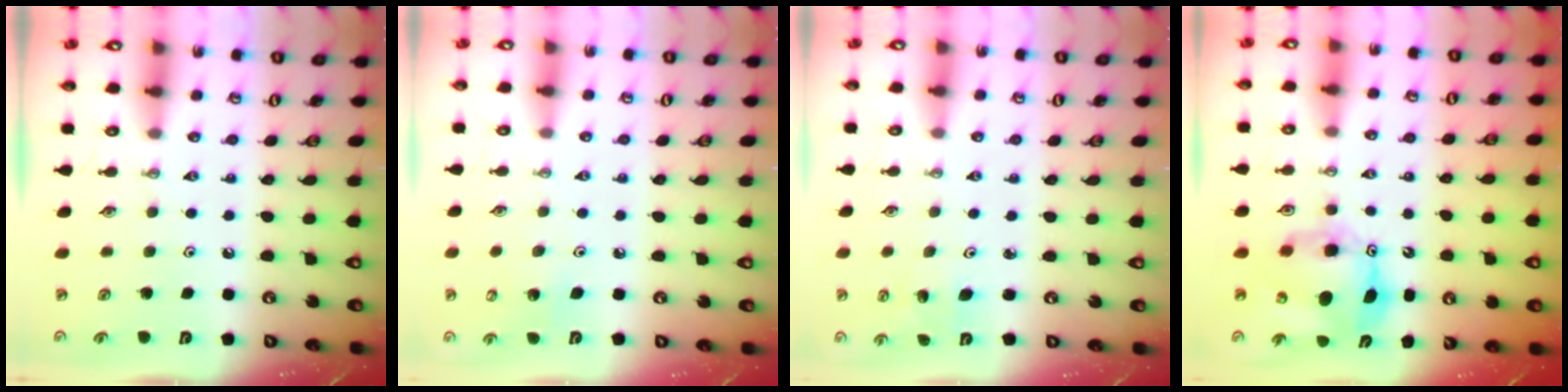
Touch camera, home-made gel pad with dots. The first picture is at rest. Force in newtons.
{"total": 4.6, "press": 4.5, "slide": 0.3}
{"total": 2.0, "press": 2.0, "slide": 0.1}
{"total": 10.8, "press": 10.8, "slide": 0.9}